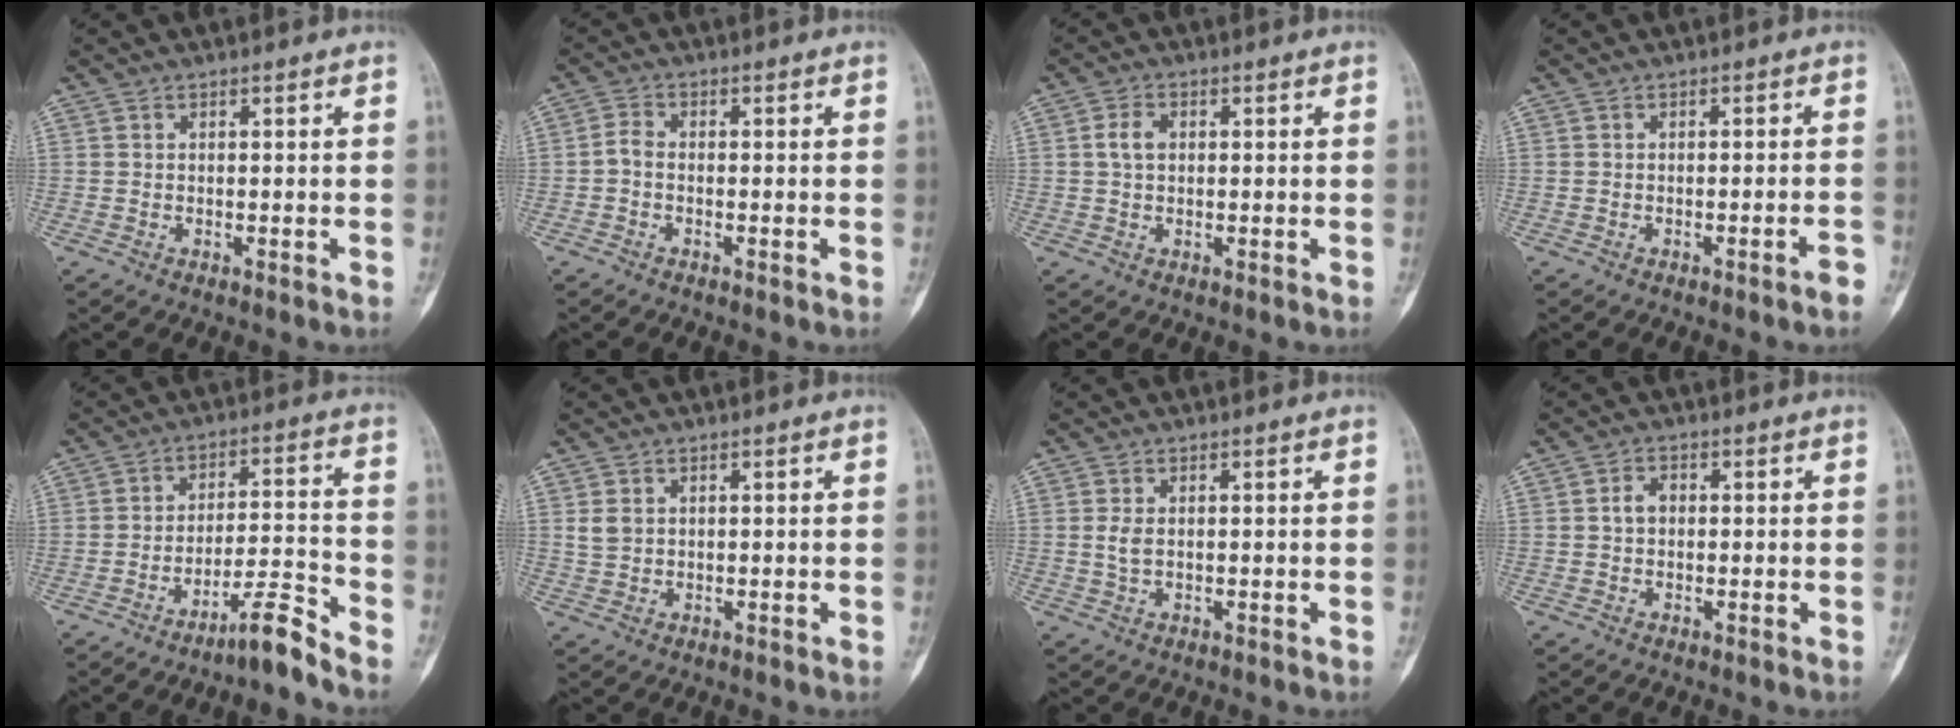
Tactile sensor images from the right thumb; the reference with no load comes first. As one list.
[{"total": 2.1, "force": [-0.7, 1.2, 1.6], "torque": [-0.033, 0.007, -0.023]}, {"total": 3.2, "force": [0.5, 2.1, 2.3], "torque": [-0.045, 0.006, 0.007]}, {"total": 1.9, "force": [-1.3, 0.0, 1.4], "torque": [-0.025, 0.008, -0.018]}, {"total": 6.8, "force": [-5.8, -0.1, 3.6], "torque": [-0.060, 0.064, -0.101]}, {"total": 2.5, "force": [0.7, 2.0, 1.4], "torque": [-0.022, 0.001, 0.019]}, {"total": 2.2, "force": [0.2, 1.3, 1.8], "torque": [-0.042, 0.000, 0.005]}, {"total": 2.5, "force": [0.1, 1.9, 1.6], "torque": [-0.025, 0.010, -0.003]}]